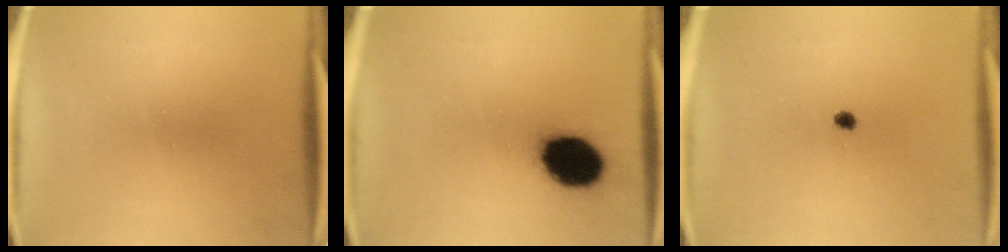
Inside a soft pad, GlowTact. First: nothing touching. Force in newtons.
{"total": 14.4}
{"total": 1.2}